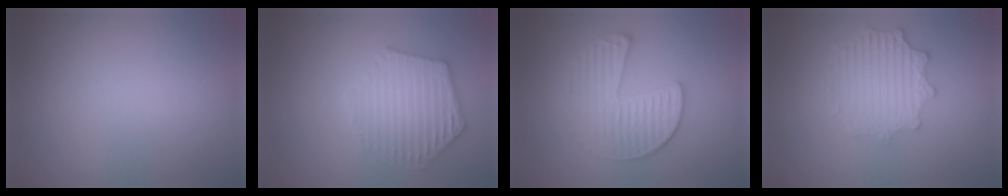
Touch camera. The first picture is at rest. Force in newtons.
{"total": 3.5, "press": 3.4, "slide": 0.4}
{"total": 3.5, "press": 3.3, "slide": 1.2}
{"total": 2.9, "press": 2.9, "slide": 0.6}